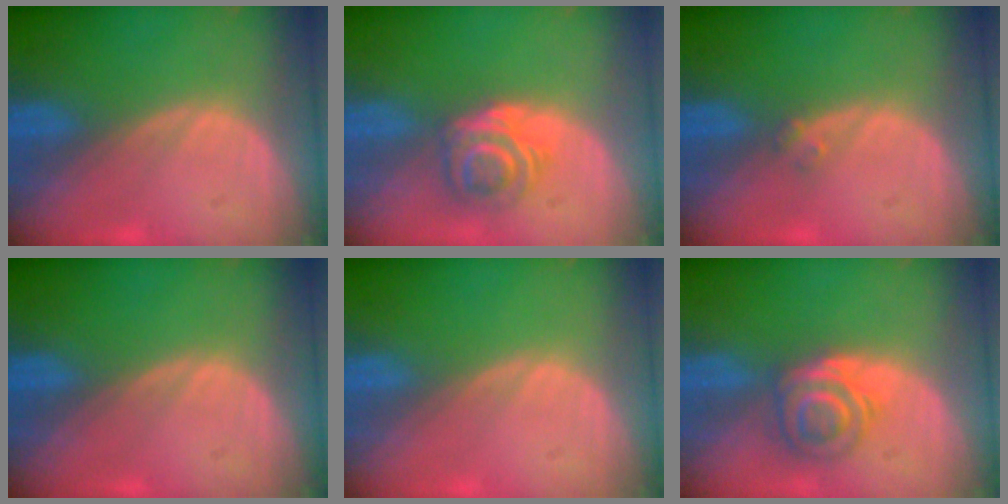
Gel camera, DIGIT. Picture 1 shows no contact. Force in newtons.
{"total": 6.2, "press": 5.1, "slide": 3.6}
{"total": 1.2, "press": 1.1, "slide": 0.6}
{"total": 0.0}
{"total": 0.0}
{"total": 5.6, "press": 5.3, "slide": 1.9}